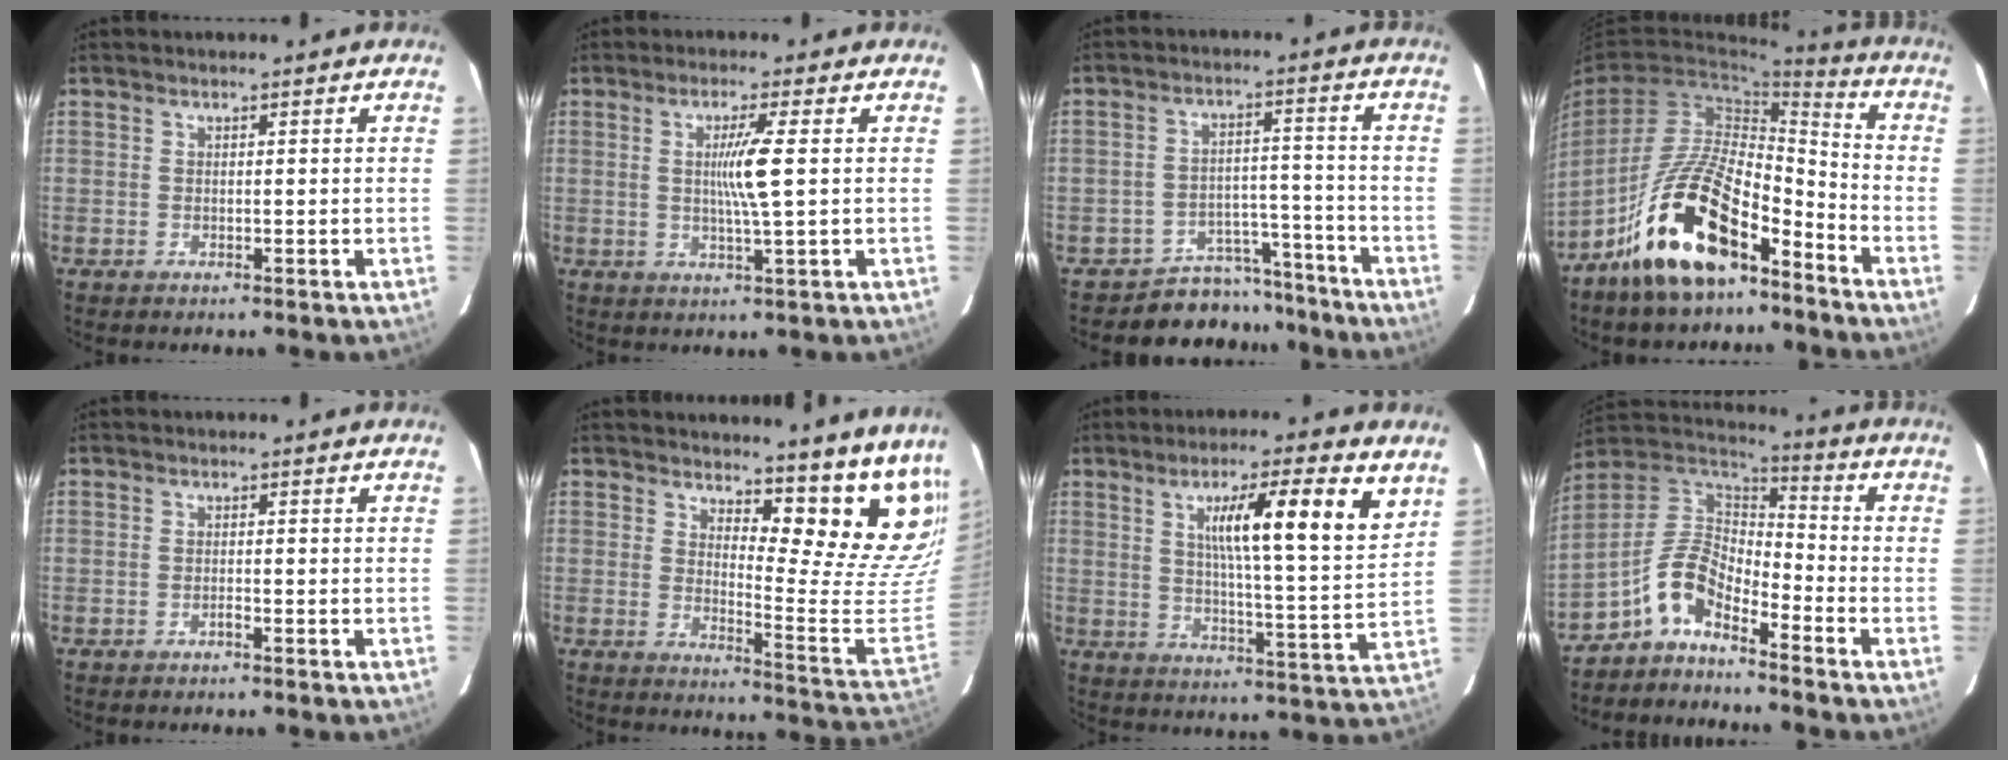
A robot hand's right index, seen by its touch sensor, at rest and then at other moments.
{"total": 5.4, "force": [0.7, -0.8, 5.3], "torque": [-0.098, -0.007, 0.014]}
{"total": 8.3, "force": [-7.4, 3.7, -0.8], "torque": [0.030, 0.054, -0.107]}
{"total": 16.2, "force": [-10.5, 5.3, 11.1], "torque": [-0.213, 0.012, -0.192]}
{"total": 0.6, "force": [-0.5, 0.0, 0.4], "torque": [-0.009, 0.000, -0.009]}
{"total": 16.7, "force": [15.1, 3.1, 6.6], "torque": [-0.059, -0.101, 0.162]}
{"total": 14.2, "force": [6.4, 0.7, 12.6], "torque": [-0.196, 0.003, 0.094]}
{"total": 8.8, "force": [-6.2, 3.4, 5.3], "torque": [-0.117, 0.031, -0.123]}